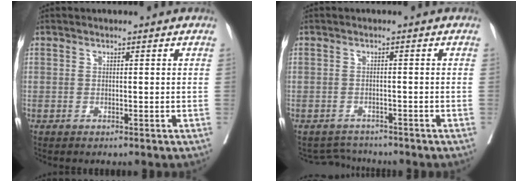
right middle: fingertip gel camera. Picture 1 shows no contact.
{"total": 2.8, "force": [-2.6, 0.3, -0.9], "torque": [0.015, -0.008, -0.041]}